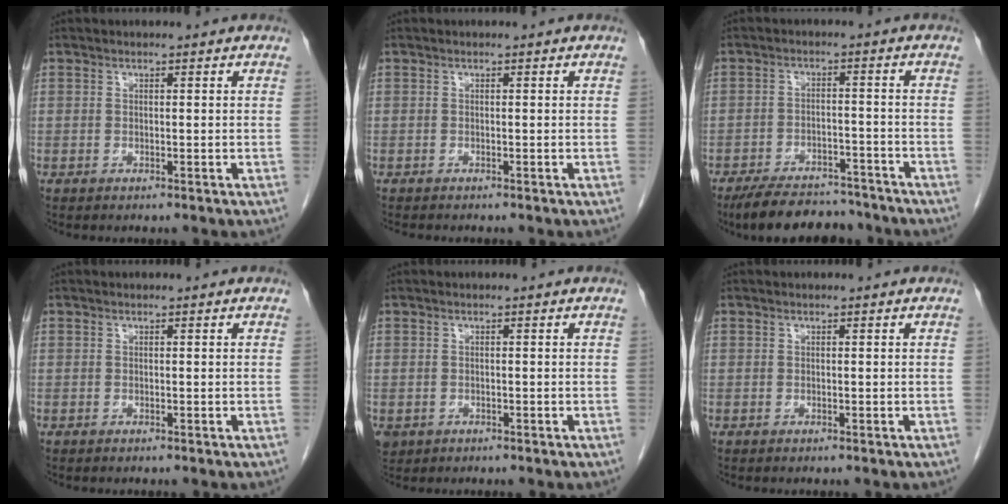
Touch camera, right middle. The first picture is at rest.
{"total": 1.5, "force": [-1.4, 0.1, 0.6], "torque": [-0.016, -0.006, -0.019]}
{"total": 11.2, "force": [-10.0, 3.5, 3.8], "torque": [-0.056, 0.004, -0.146]}
{"total": 0.0}
{"total": 2.8, "force": [-1.3, 2.3, 0.8], "torque": [-0.017, -0.001, -0.016]}
{"total": 0.0}